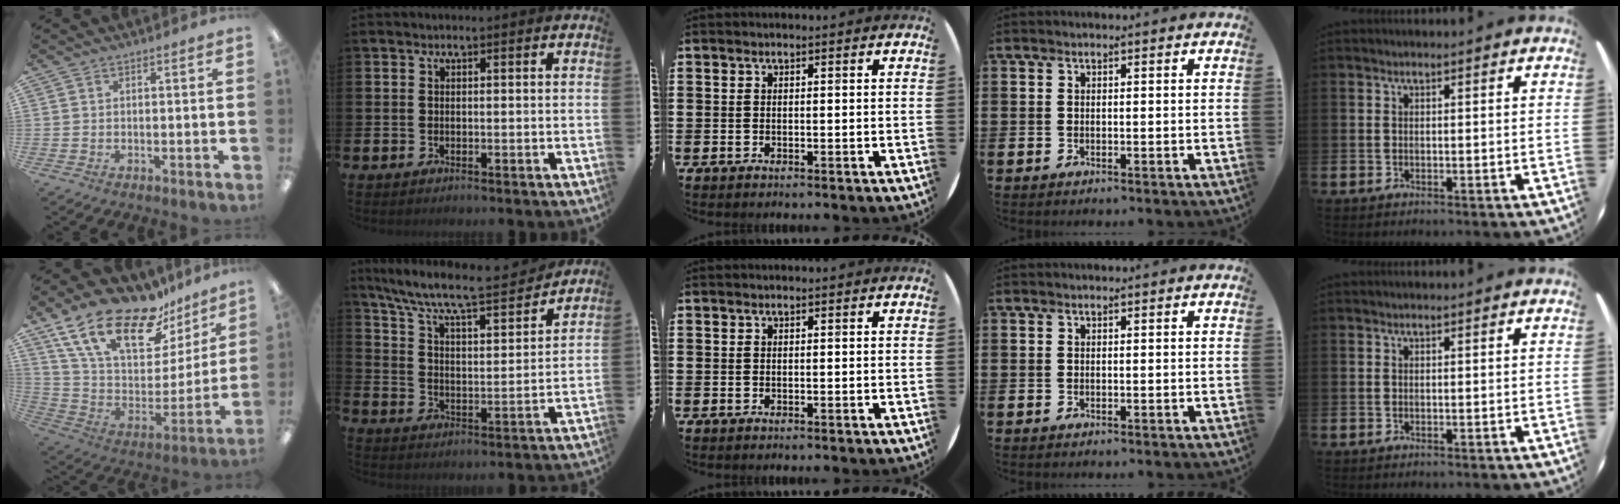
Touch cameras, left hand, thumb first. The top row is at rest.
{"thumb": {"total": 24.0, "force": [16.6, 10.6, 13.7], "torque": [-0.253, -0.102, 0.293]}, "index": {"total": 9.5, "force": [8.5, 1.6, 3.8], "torque": [-0.103, -0.060, 0.141]}}